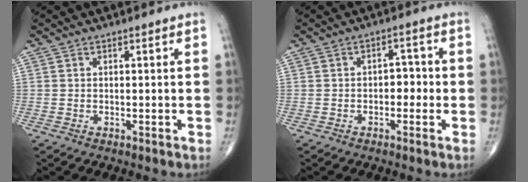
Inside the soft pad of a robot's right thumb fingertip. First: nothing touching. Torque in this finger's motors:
{"motor_torque": [-0.23, 0.19, 0.20, 0.38, 0.04]}